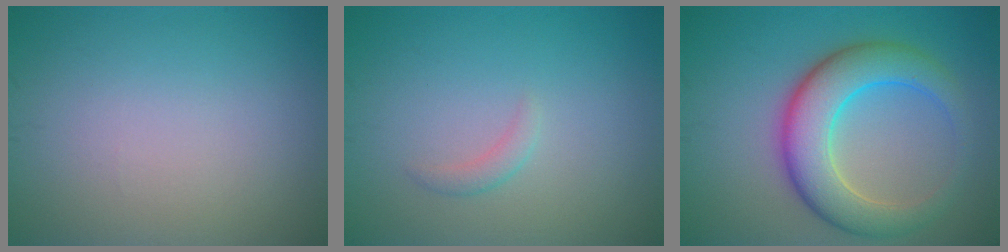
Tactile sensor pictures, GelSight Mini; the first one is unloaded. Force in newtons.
{"total": 1.0, "press": 1.0, "slide": 0.0}
{"total": 7.5, "press": 7.5, "slide": 0.3}